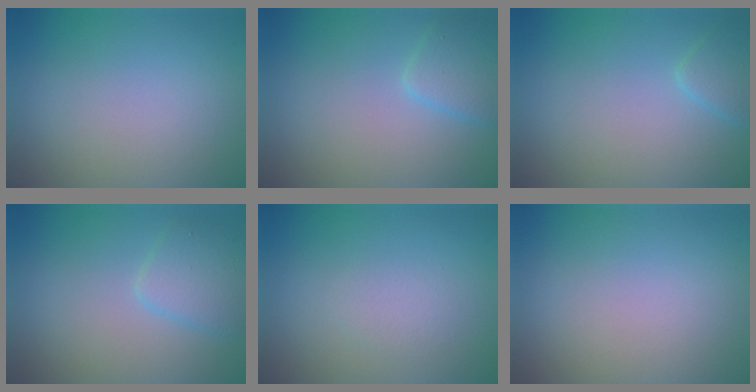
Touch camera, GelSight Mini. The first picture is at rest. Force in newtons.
{"total": 2.6, "press": 2.6, "slide": 0.2}
{"total": 1.8, "press": 1.8, "slide": 0.1}
{"total": 2.7, "press": 2.7, "slide": 0.1}
{"total": 1.2, "press": 1.2, "slide": 0.0}
{"total": 0.0}